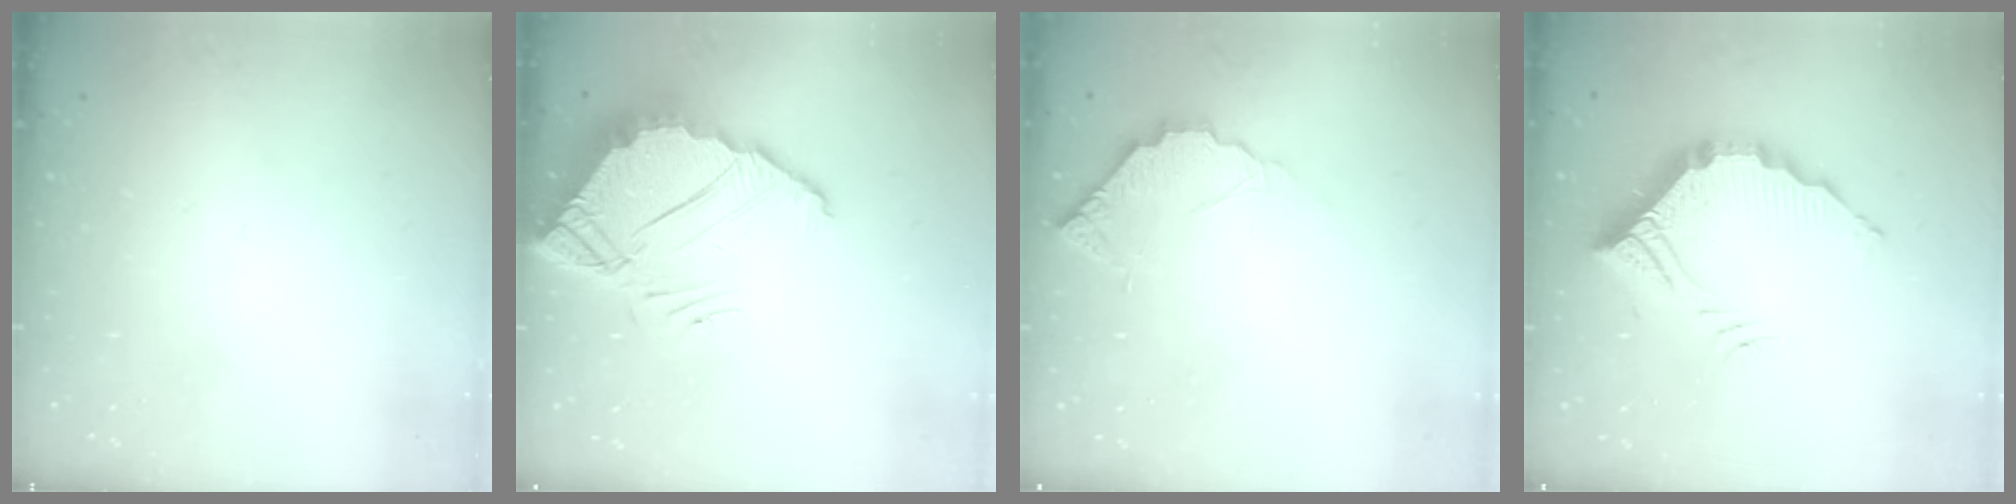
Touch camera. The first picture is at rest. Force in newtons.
{"total": 8.5, "press": 8.5, "slide": 0.5}
{"total": 4.5, "press": 4.4, "slide": 0.3}
{"total": 14.9, "press": 14.9, "slide": 0.3}